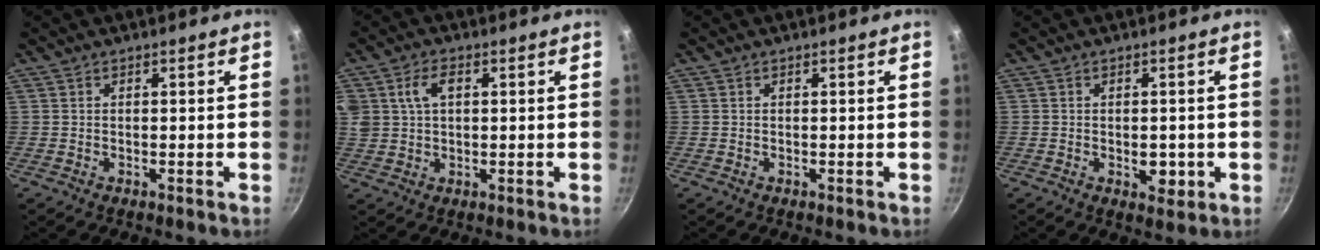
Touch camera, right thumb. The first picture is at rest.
{"total": 7.8, "force": [2.4, 5.4, 5.1], "torque": [-0.089, 0.012, 0.043]}
{"total": 0.0}
{"total": 4.0, "force": [-0.8, 2.4, 3.1], "torque": [-0.025, -0.001, -0.008]}